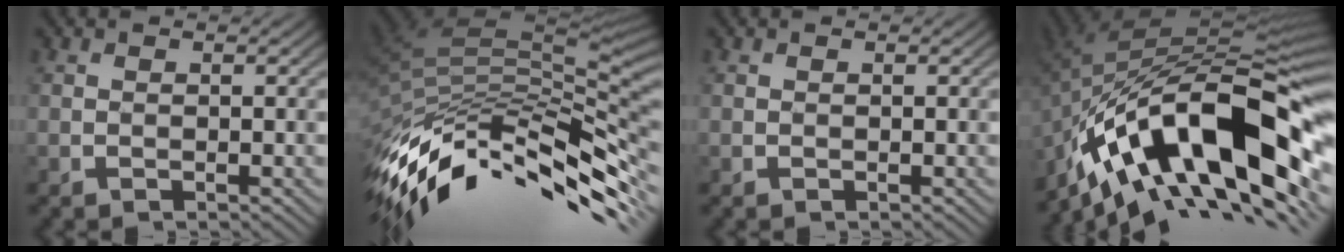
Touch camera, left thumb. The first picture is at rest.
{"total": 15.0, "force": [-4.9, 6.0, 12.8], "torque": [-0.277, -0.018, -0.077]}
{"total": 0.0}
{"total": 17.6, "force": [-7.3, 7.6, 14.1], "torque": [-0.249, -0.006, -0.131]}